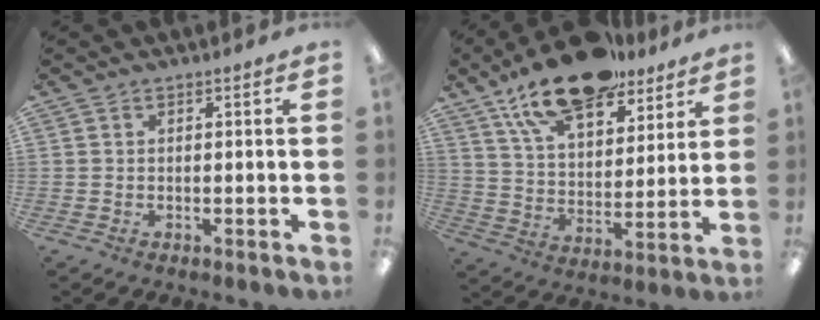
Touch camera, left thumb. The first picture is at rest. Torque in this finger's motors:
{"motor_torque": [0.47, 0.38, 1.62, -1.15, 0.54]}